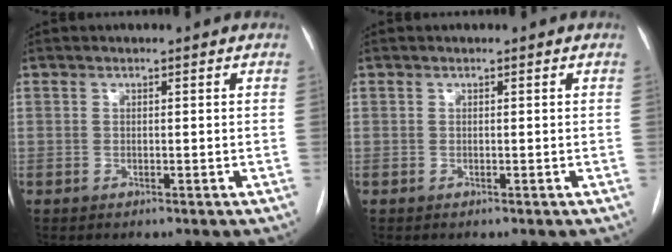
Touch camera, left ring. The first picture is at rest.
{"total": 0.0}